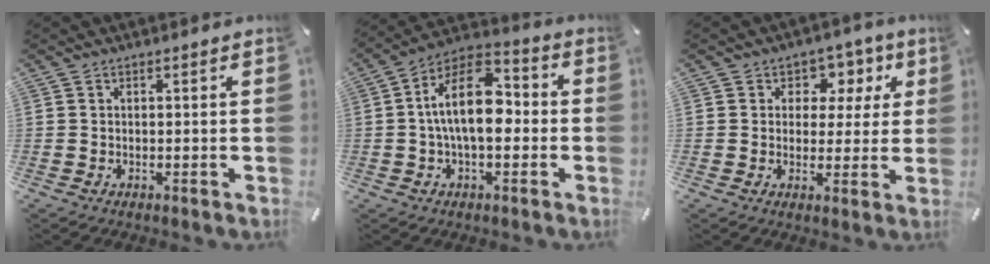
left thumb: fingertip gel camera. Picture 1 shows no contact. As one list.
[{"total": 14.7, "force": [-0.2, 7.9, 12.4], "torque": [-0.231, 0.000, -0.005]}, {"total": 7.7, "force": [1.8, 6.7, 3.2], "torque": [-0.033, -0.006, 0.027]}]